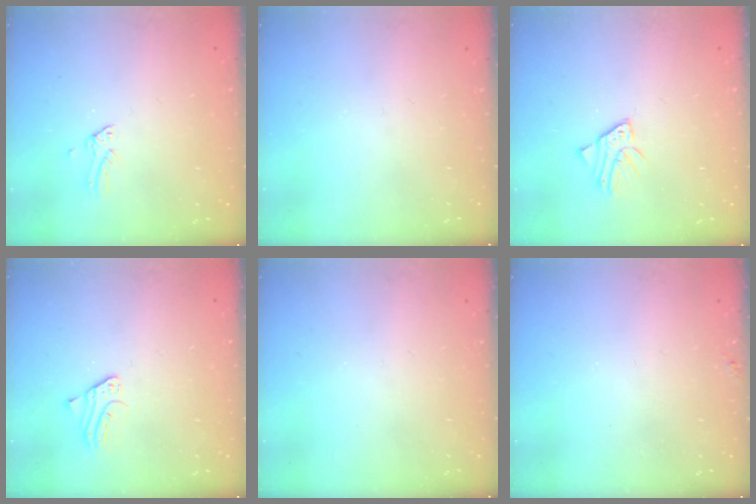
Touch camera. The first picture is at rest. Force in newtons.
{"total": 0.0}
{"total": 2.8, "press": 2.8, "slide": 0.3}
{"total": 1.9, "press": 1.9, "slide": 0.3}
{"total": 0.0}
{"total": 4.2, "press": 4.2, "slide": 0.5}